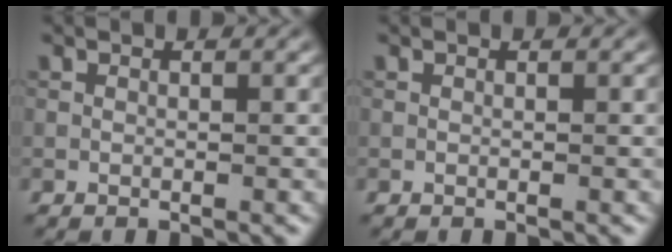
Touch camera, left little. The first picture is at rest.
{"total": 0.0}